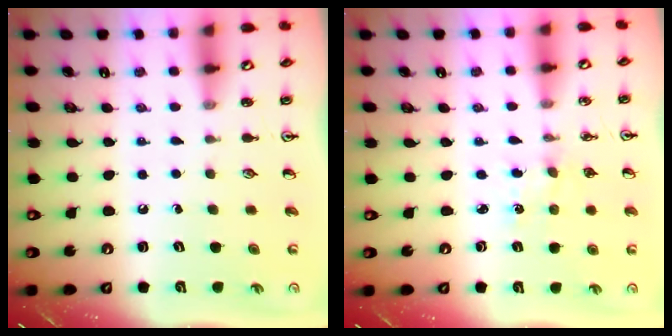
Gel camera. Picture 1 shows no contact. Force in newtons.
{"total": 1.5, "press": 1.5, "slide": 0.2}